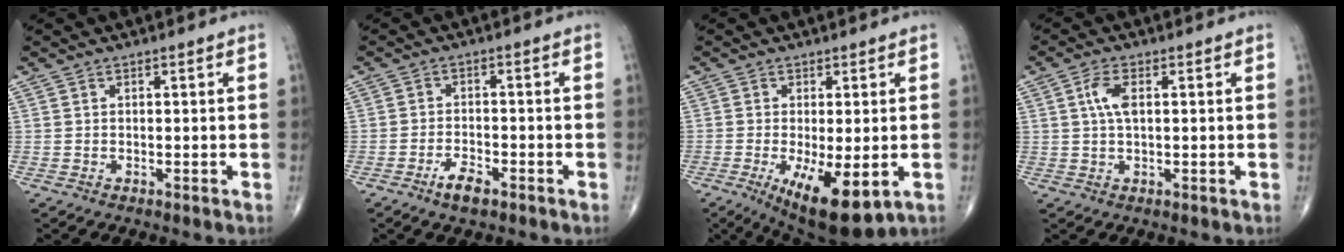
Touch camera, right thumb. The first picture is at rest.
{"total": 3.9, "force": [-2.6, 1.5, 2.6], "torque": [-0.046, 0.013, -0.044]}
{"total": 12.3, "force": [-4.0, 4.3, 10.8], "torque": [-0.169, -0.023, -0.049]}
{"total": 4.1, "force": [0.9, 1.8, 3.6], "torque": [-0.080, 0.006, 0.016]}